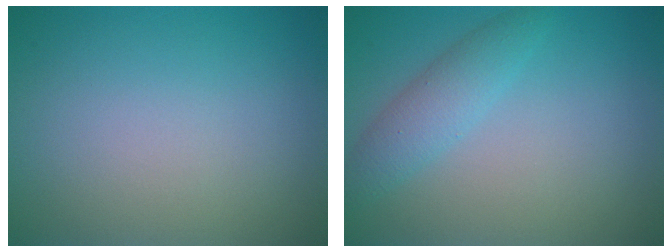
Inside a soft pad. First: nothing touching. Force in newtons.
{"total": 2.7, "press": 2.7, "slide": 0.1}